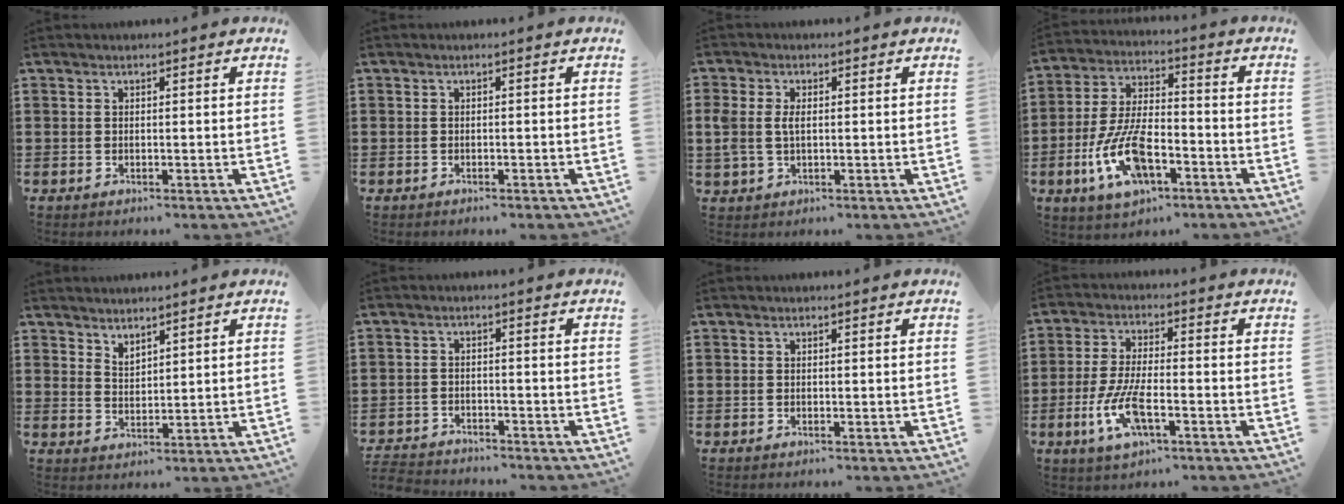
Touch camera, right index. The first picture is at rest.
{"total": 0.5, "force": [-0.5, 0.1, 0.1], "torque": [-0.005, -0.003, -0.010]}
{"total": 3.3, "force": [0.2, 2.0, 2.7], "torque": [-0.071, 0.003, -0.002]}
{"total": 11.0, "force": [-4.5, 5.0, 8.8], "torque": [-0.200, -0.003, -0.084]}
{"total": 2.2, "force": [2.2, 0.3, -0.4], "torque": [0.001, -0.001, 0.043]}
{"total": 3.0, "force": [-3.0, 0.2, -0.3], "torque": [-0.003, -0.002, -0.066]}
{"total": 0.0}
{"total": 8.1, "force": [-3.1, 2.6, 7.0], "torque": [-0.161, -0.016, -0.060]}